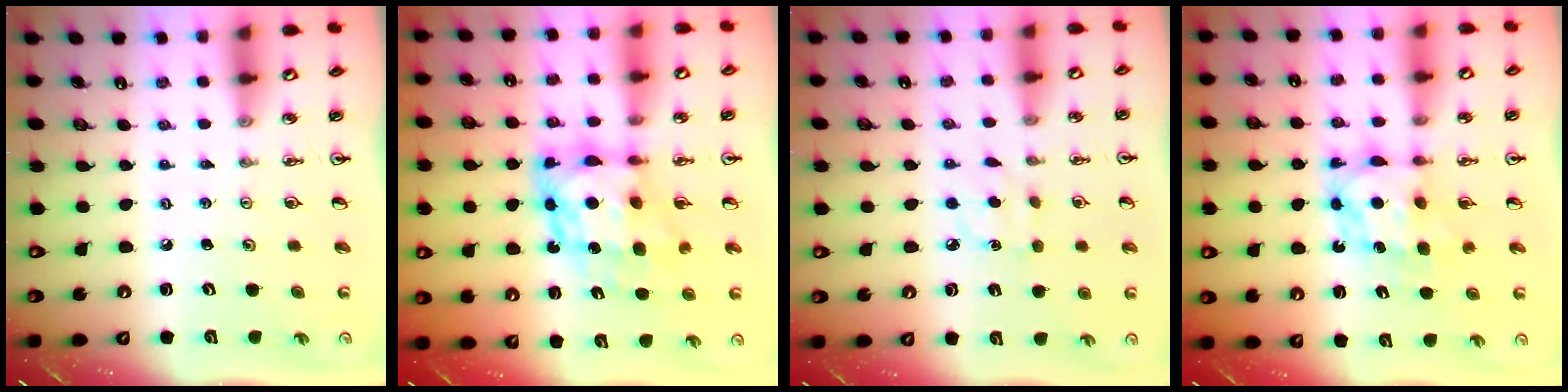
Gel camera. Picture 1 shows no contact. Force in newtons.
{"total": 9.8, "press": 9.7, "slide": 1.2}
{"total": 6.2, "press": 6.2, "slide": 0.7}
{"total": 6.4, "press": 6.4, "slide": 0.5}